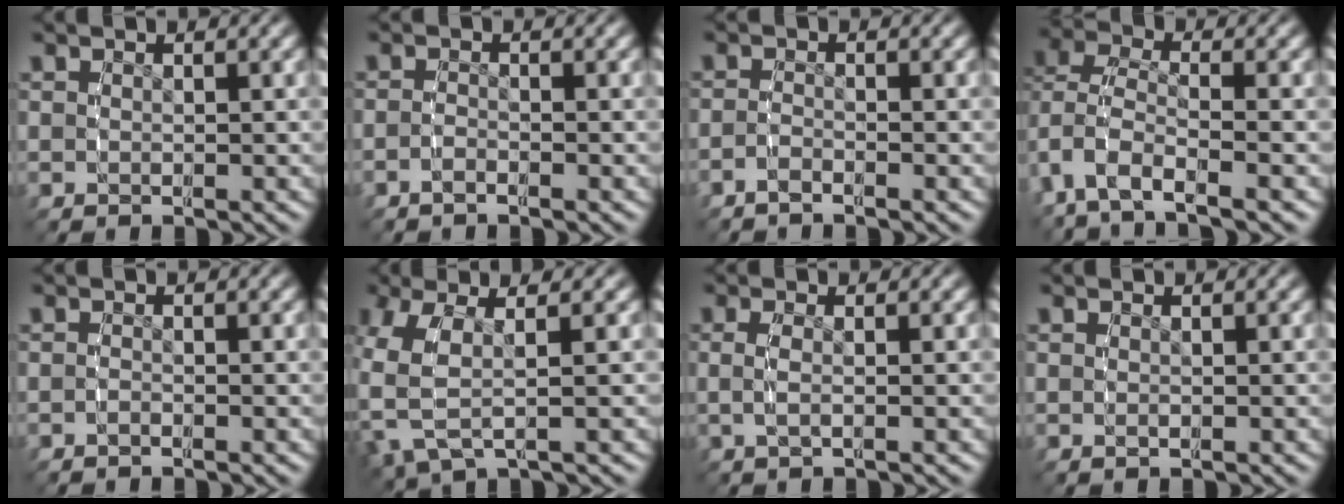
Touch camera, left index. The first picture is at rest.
{"total": 1.5, "force": [-1.3, 0.6, 0.5], "torque": [-0.012, 0.003, -0.030]}
{"total": 1.8, "force": [-1.6, 0.6, 0.6], "torque": [-0.012, 0.002, -0.035]}
{"total": 5.3, "force": [-2.1, 3.9, 2.9], "torque": [-0.099, -0.035, -0.022]}
{"total": 1.0, "force": [-0.9, 0.5, 0.2], "torque": [-0.005, 0.003, -0.021]}
{"total": 8.0, "force": [0.6, 5.8, 5.5], "torque": [-0.142, -0.003, 0.009]}
{"total": 1.7, "force": [-0.1, 0.9, 1.5], "torque": [-0.037, 0.001, -0.005]}
{"total": 0.0}